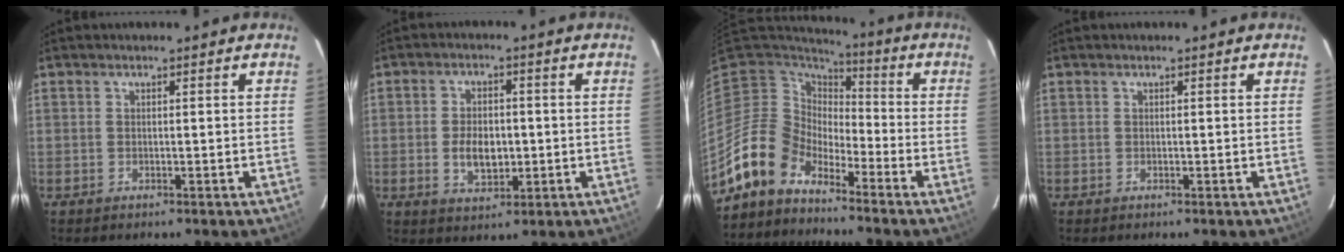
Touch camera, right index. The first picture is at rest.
{"total": 6.7, "force": [-1.0, 4.2, 5.1], "torque": [-0.099, -0.001, -0.010]}
{"total": 9.7, "force": [-8.2, 5.2, 0.6], "torque": [-0.028, 0.028, -0.164]}
{"total": 0.0}